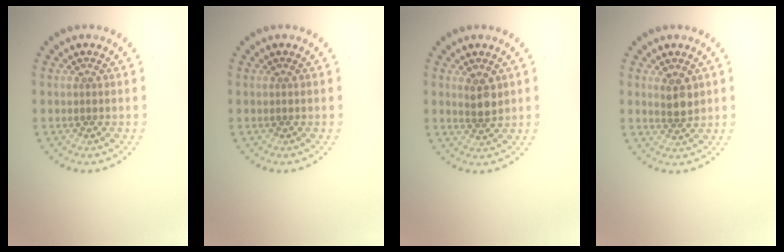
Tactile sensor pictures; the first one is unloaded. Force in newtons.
{"total": 0.0}
{"total": 2.0, "press": 1.8, "slide": 0.9}
{"total": 2.0, "press": 1.8, "slide": 0.9}